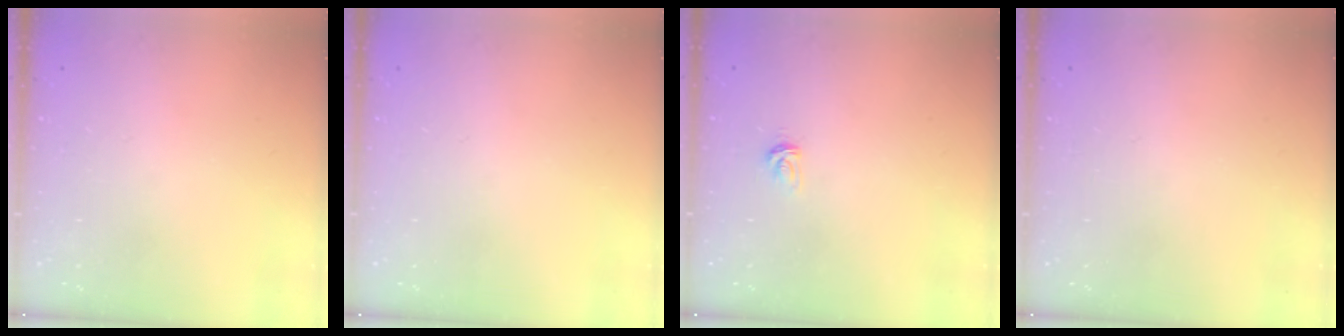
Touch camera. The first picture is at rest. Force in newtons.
{"total": 0.0}
{"total": 2.7, "press": 2.7, "slide": 0.4}
{"total": 0.0}